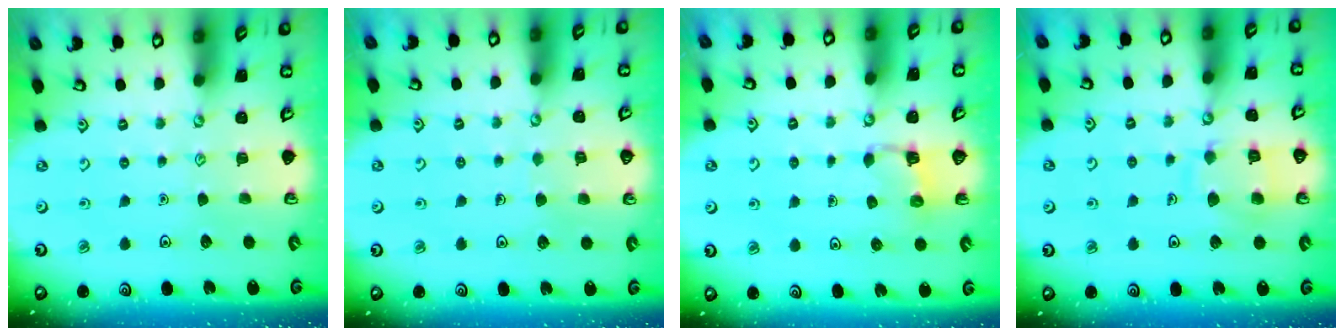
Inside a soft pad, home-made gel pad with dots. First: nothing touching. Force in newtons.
{"total": 3.6, "press": 3.6, "slide": 0.3}
{"total": 2.1, "press": 2.0, "slide": 0.5}
{"total": 9.5, "press": 9.5, "slide": 0.9}